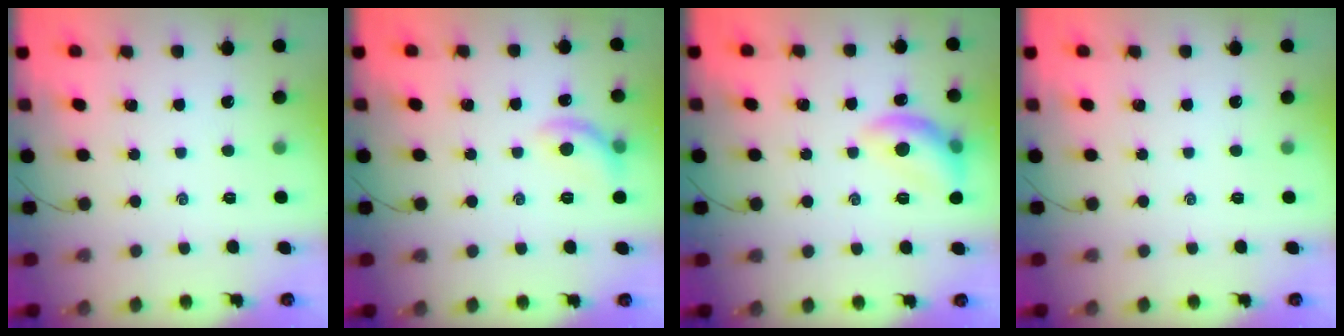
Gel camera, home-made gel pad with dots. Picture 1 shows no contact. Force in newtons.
{"total": 8.8, "press": 8.7, "slide": 0.4}
{"total": 10.9, "press": 10.9, "slide": 0.4}
{"total": 0.0}